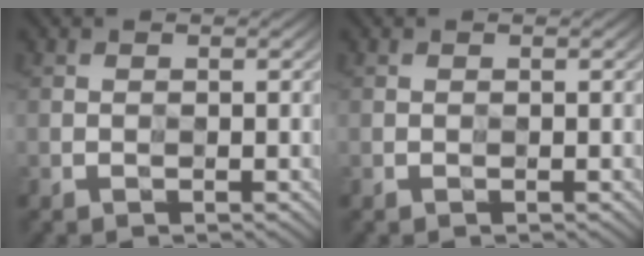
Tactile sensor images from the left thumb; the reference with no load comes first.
{"total": 0.0}